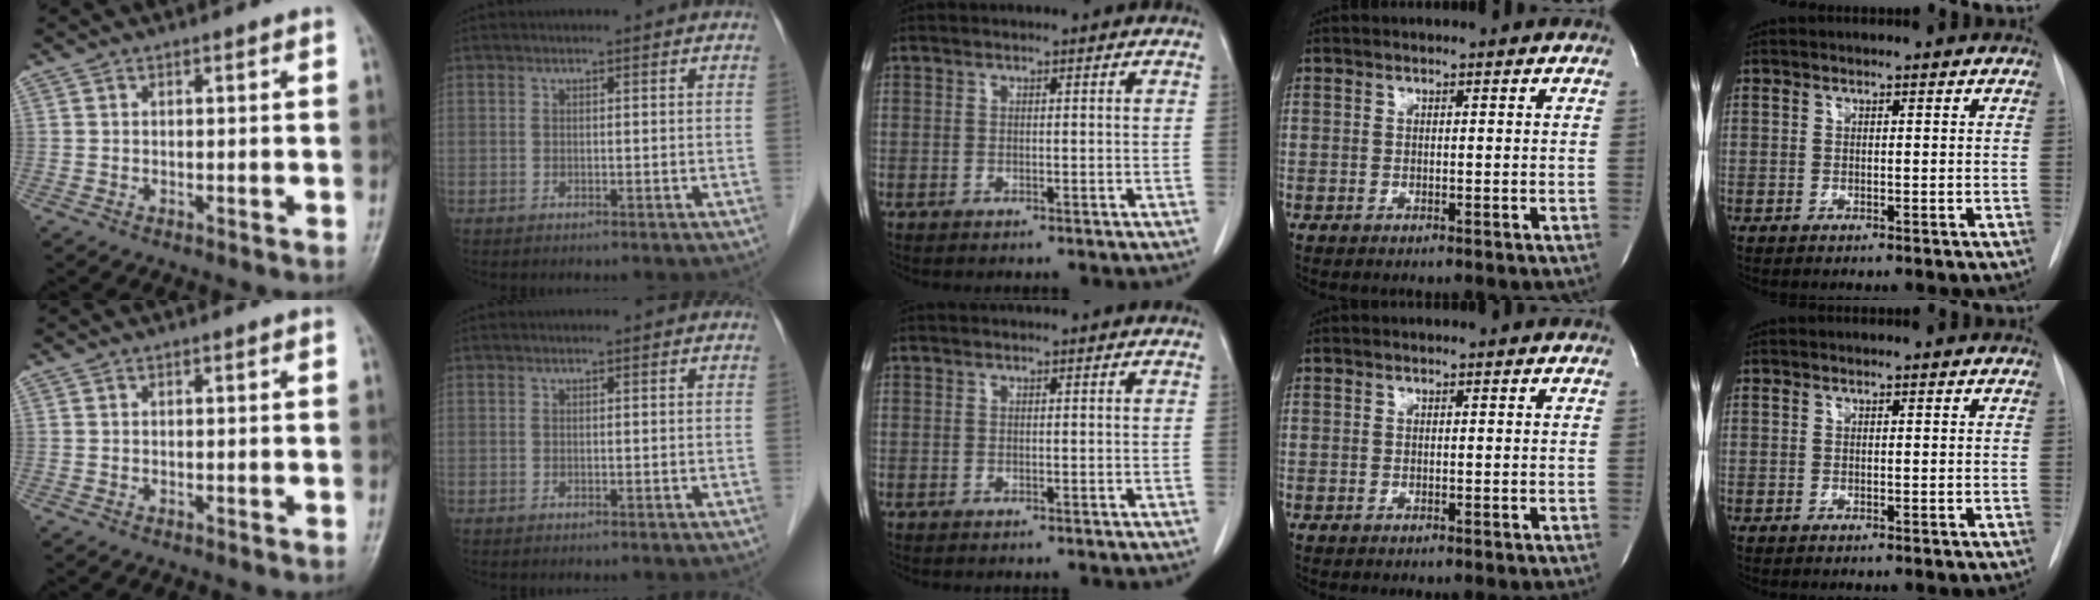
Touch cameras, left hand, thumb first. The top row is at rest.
{}